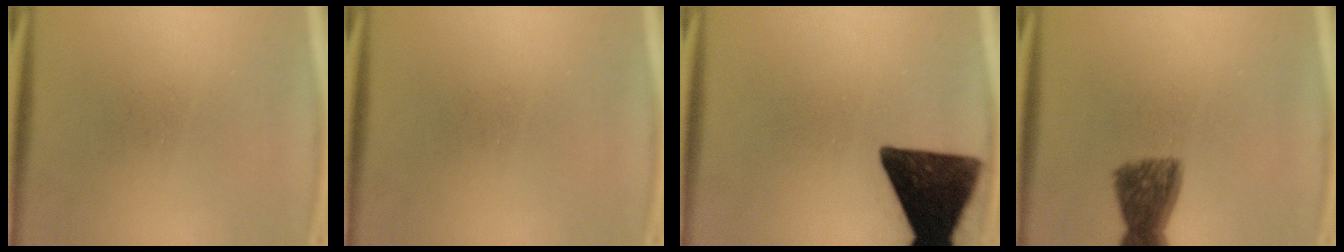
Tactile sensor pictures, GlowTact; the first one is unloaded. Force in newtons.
{"total": 0.0}
{"total": 16.1}
{"total": 7.8}